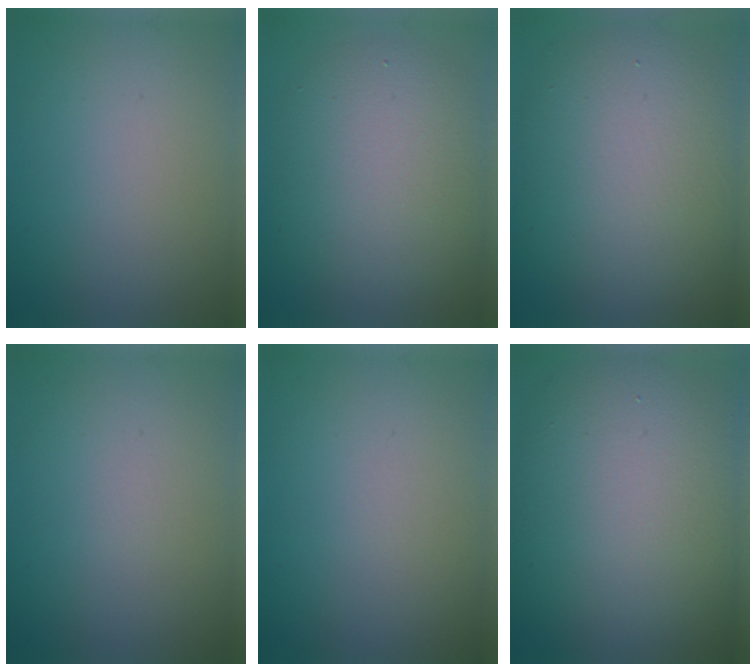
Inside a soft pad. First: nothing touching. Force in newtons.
{"total": 7.1, "press": 7.1, "slide": 0.5}
{"total": 10.4, "press": 10.3, "slide": 0.7}
{"total": 0.0}
{"total": 0.0}
{"total": 12.9, "press": 12.9, "slide": 0.4}